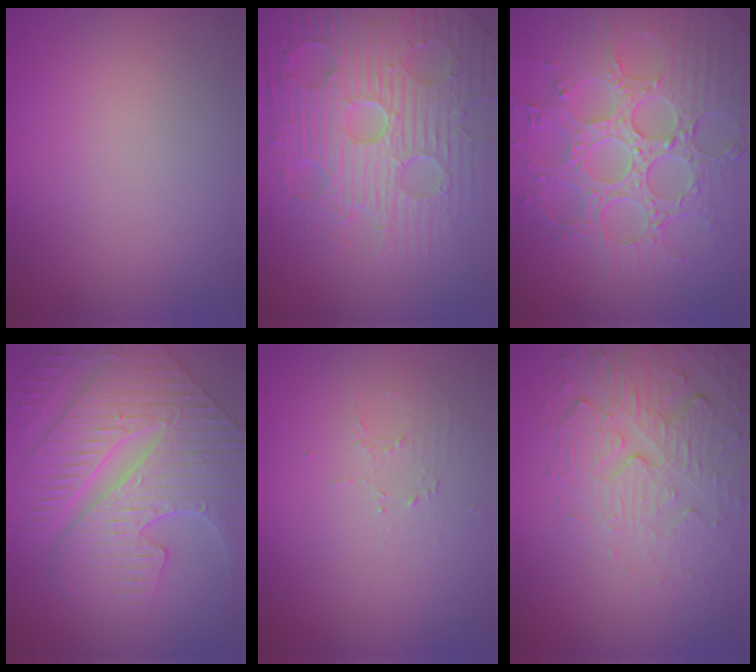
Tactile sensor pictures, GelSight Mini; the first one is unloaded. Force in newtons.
{"total": 9.4, "press": 6.9, "slide": 6.4}
{"total": 8.9, "press": 6.5, "slide": 6.1}
{"total": 8.2, "press": 6.9, "slide": 4.5}
{"total": 1.0, "press": 0.5, "slide": 0.9}
{"total": 5.4, "press": 3.6, "slide": 4.0}